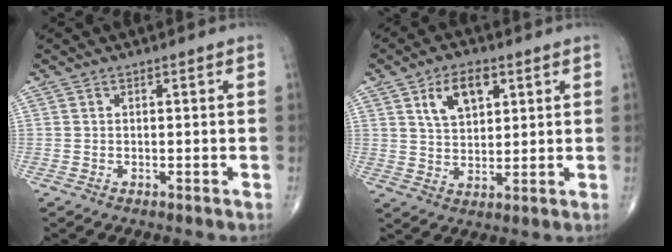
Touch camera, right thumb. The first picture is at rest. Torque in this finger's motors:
{"motor_torque": [-0.08, 0.11, 0.54, 0.36, 0.15]}